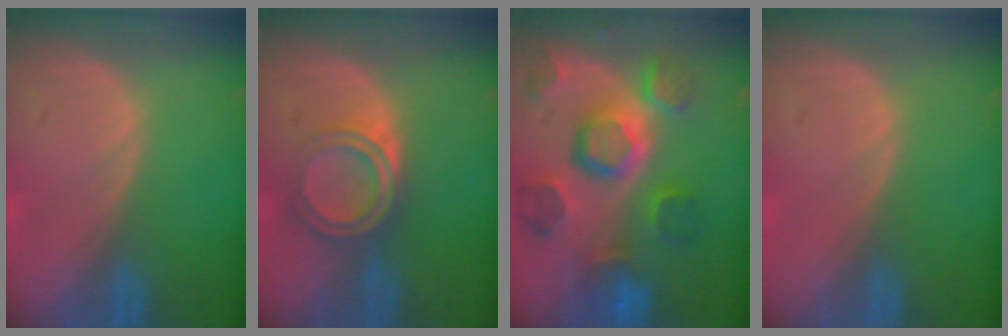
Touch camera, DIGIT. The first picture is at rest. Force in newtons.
{"total": 5.3, "press": 4.9, "slide": 1.9}
{"total": 11.9, "press": 10.3, "slide": 6.0}
{"total": 0.0}